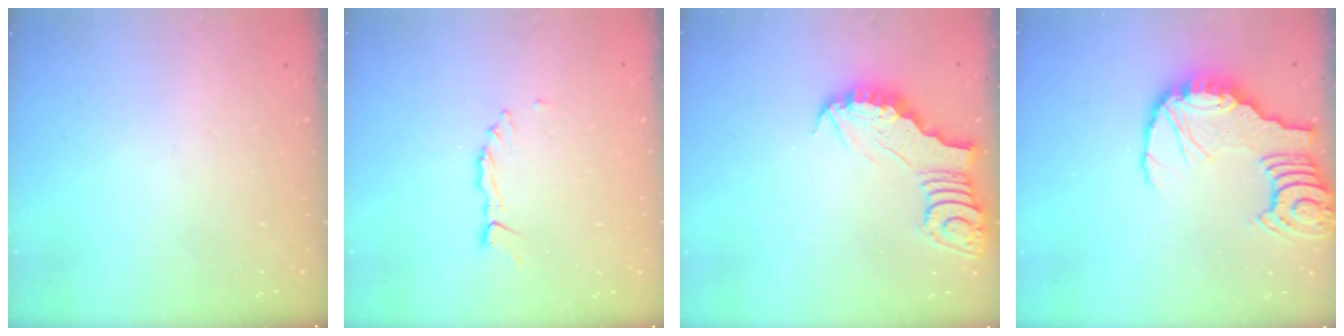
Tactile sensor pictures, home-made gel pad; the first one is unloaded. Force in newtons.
{"total": 0.9, "press": 0.9, "slide": 0.1}
{"total": 3.3, "press": 3.3, "slide": 0.4}
{"total": 13.8, "press": 13.7, "slide": 1.6}